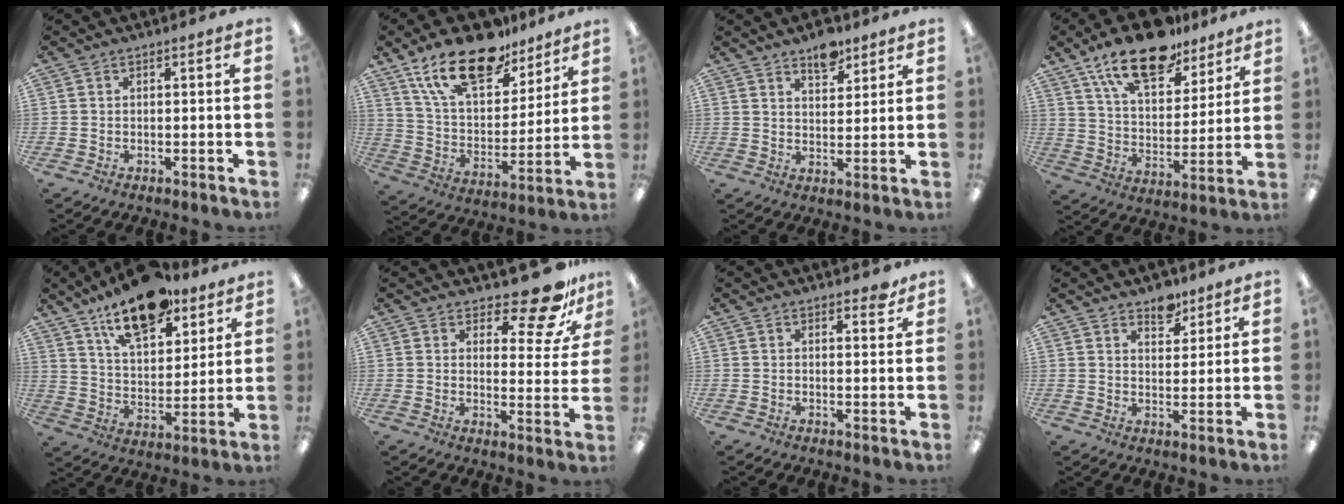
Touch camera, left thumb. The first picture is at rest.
{"total": 20.4, "force": [14.3, 9.3, 11.2], "torque": [-0.196, -0.069, 0.253]}
{"total": 7.1, "force": [5.4, 3.4, 3.1], "torque": [-0.026, -0.033, 0.091]}
{"total": 18.4, "force": [13.4, 8.0, 9.7], "torque": [-0.165, -0.069, 0.233]}
{"total": 17.1, "force": [12.7, 7.5, 8.6], "torque": [-0.140, -0.068, 0.220]}
{"total": 13.7, "force": [10.5, 4.7, 7.5], "torque": [-0.097, -0.075, 0.179]}
{"total": 2.7, "force": [2.1, 1.1, 1.4], "torque": [-0.007, -0.011, 0.033]}
{"total": 6.2, "force": [5.0, 3.0, 2.0], "torque": [-0.003, -0.033, 0.085]}